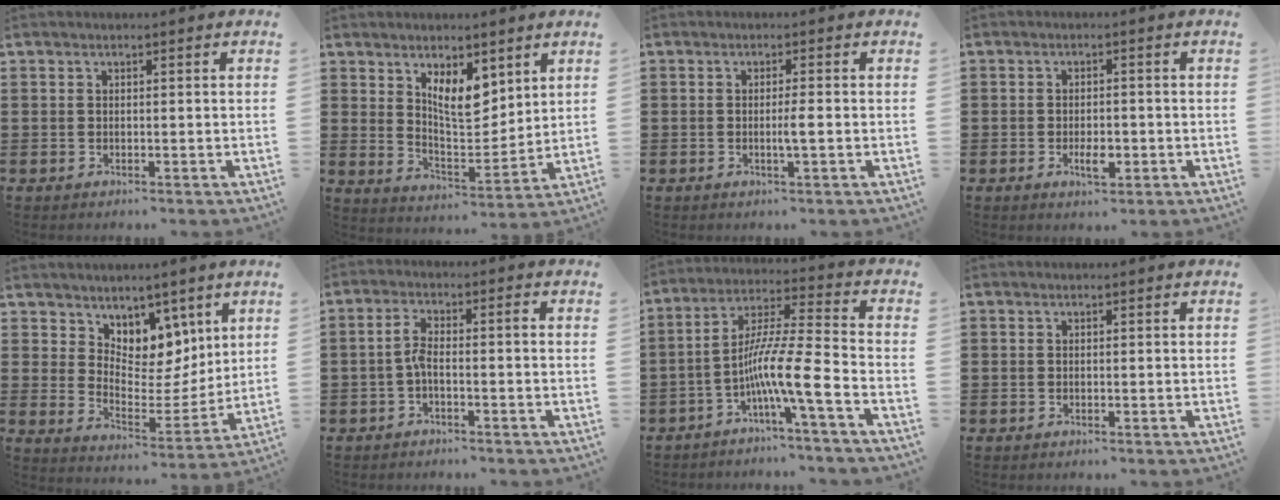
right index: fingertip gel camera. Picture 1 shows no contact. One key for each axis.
{"total": 7.6, "fx": 4.8, "fy": 3.4, "fz": 4.8, "tx": -0.092, "ty": -0.016, "tz": 0.085}
{"total": 2.2, "fx": -0.4, "fy": -0.1, "fz": 2.1, "tx": -0.043, "ty": -0.008, "tz": -0.012}
{"total": 3.5, "fx": -1.2, "fy": 1.5, "fz": 2.9, "tx": -0.051, "ty": 0.002, "tz": -0.019}
{"total": 7.0, "fx": 5.3, "fy": 4.5, "fz": -0.1, "tx": -0.030, "ty": -0.057, "tz": 0.098}
{"total": 3.5, "fx": -1.0, "fy": 0.9, "fz": 3.2, "tx": -0.066, "ty": 0.004, "tz": -0.024}
{"total": 10.3, "fx": -4.7, "fy": 0.1, "fz": 9.1, "tx": -0.179, "ty": -0.021, "tz": -0.093}
{"total": 0.0}